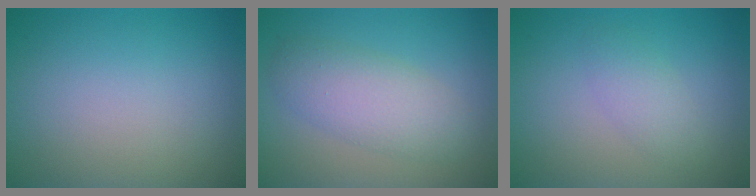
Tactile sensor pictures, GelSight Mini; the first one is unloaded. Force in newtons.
{"total": 4.4, "press": 4.4, "slide": 0.2}
{"total": 1.8, "press": 1.8, "slide": 0.0}